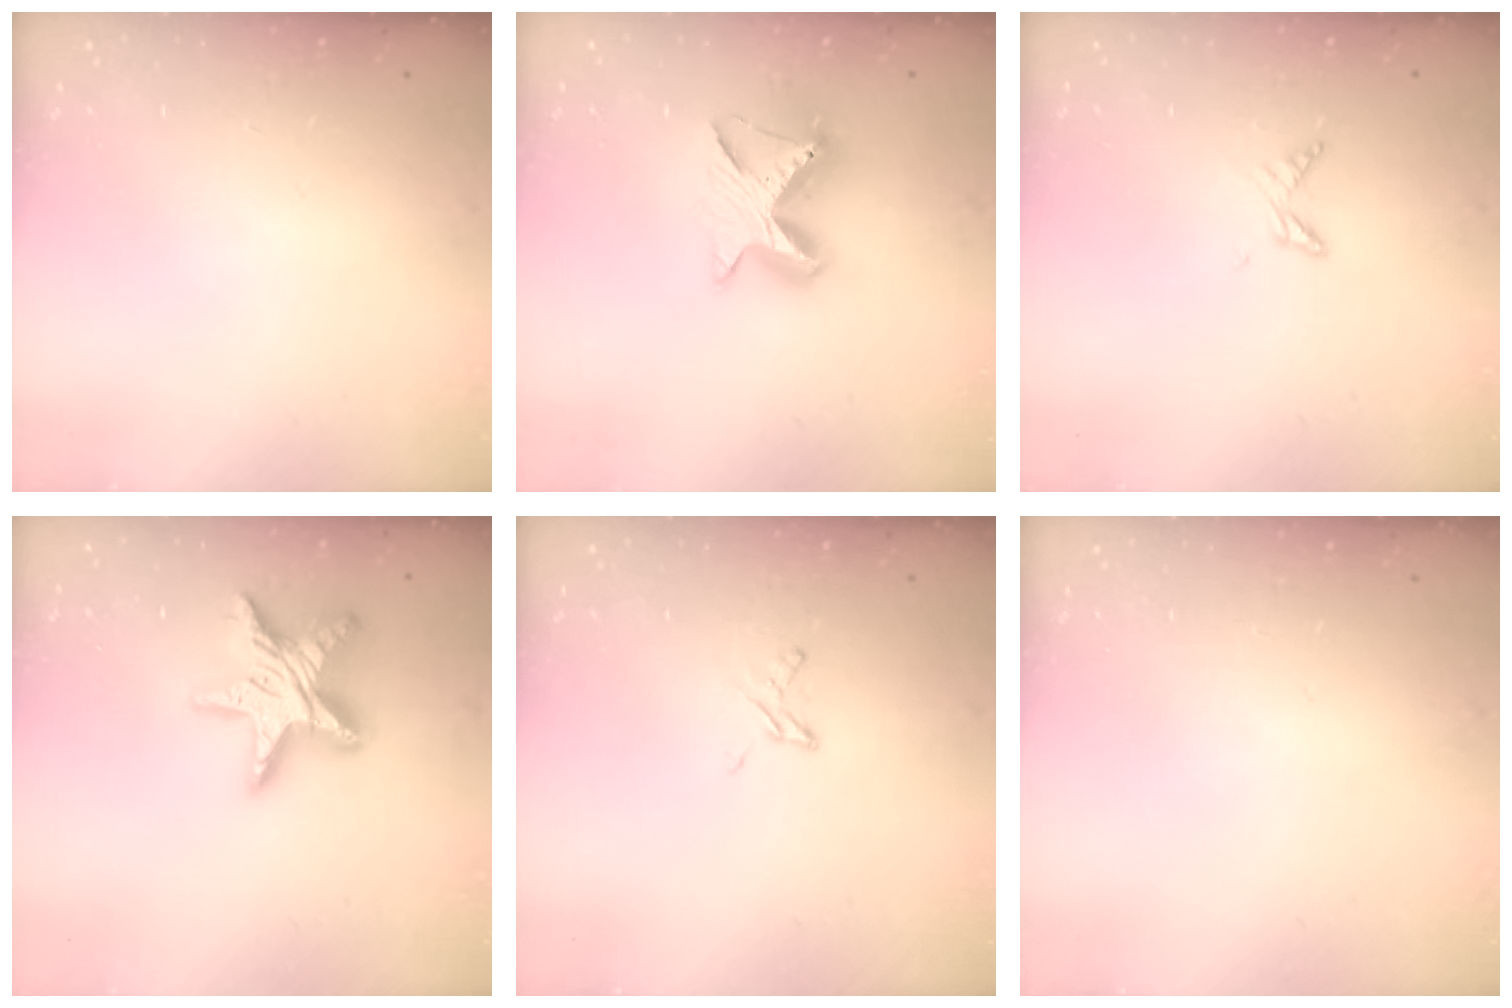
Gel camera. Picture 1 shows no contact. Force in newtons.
{"total": 9.6, "press": 9.5, "slide": 0.8}
{"total": 4.5, "press": 4.4, "slide": 0.5}
{"total": 17.1, "press": 17.0, "slide": 1.5}
{"total": 3.9, "press": 3.8, "slide": 0.5}
{"total": 0.0}